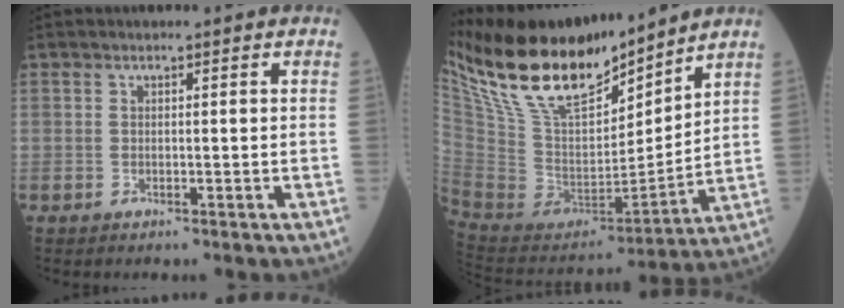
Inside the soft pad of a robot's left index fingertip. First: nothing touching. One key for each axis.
{"total": 21.7, "fx": 17.4, "fy": 6.0, "fz": 11.7, "tx": -0.235, "ty": 0.009, "tz": 0.325}